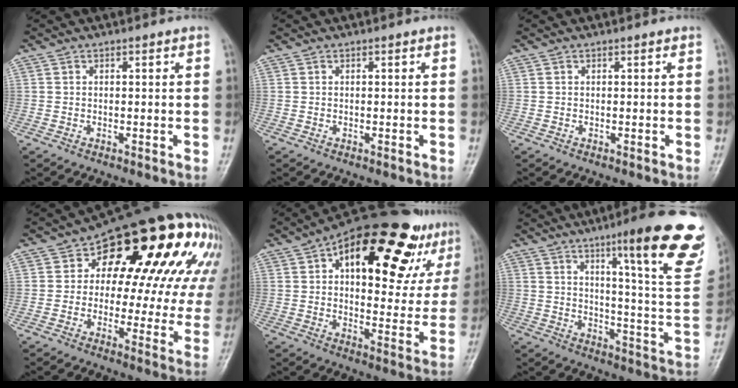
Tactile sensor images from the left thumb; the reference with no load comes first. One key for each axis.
{"total": 0.0}
{"total": 0.0}
{"total": 26.9, "fx": 10.9, "fy": 13.5, "fz": 20.6, "tx": -0.224, "ty": 0.020, "tz": 0.146}
{"total": 26.5, "fx": 13.5, "fy": 11.6, "fz": 19.6, "tx": -0.238, "ty": -0.001, "tz": 0.192}
{"total": 23.3, "fx": 13.4, "fy": 3.6, "fz": 18.7, "tx": -0.221, "ty": -0.062, "tz": 0.179}